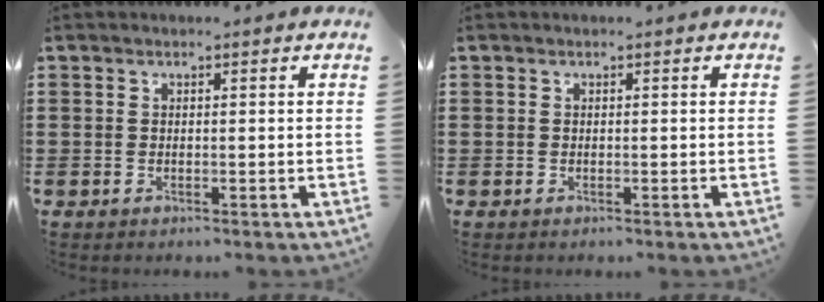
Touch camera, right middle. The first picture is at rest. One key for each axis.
{"total": 0.0}